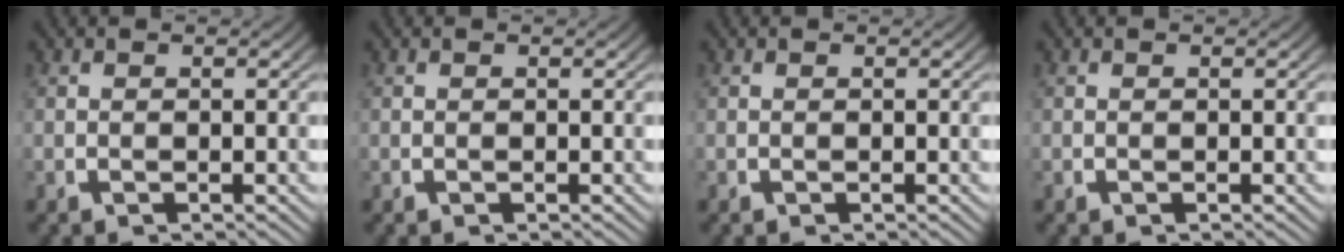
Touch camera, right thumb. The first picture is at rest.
{"total": 0.0}
{"total": 0.0}
{"total": 0.0}